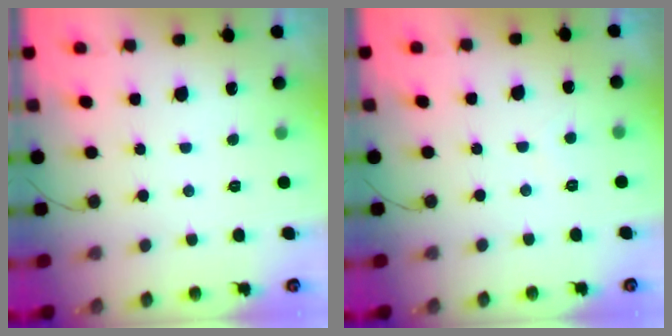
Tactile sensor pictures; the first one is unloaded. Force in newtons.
{"total": 0.6, "press": 0.5, "slide": 0.4}